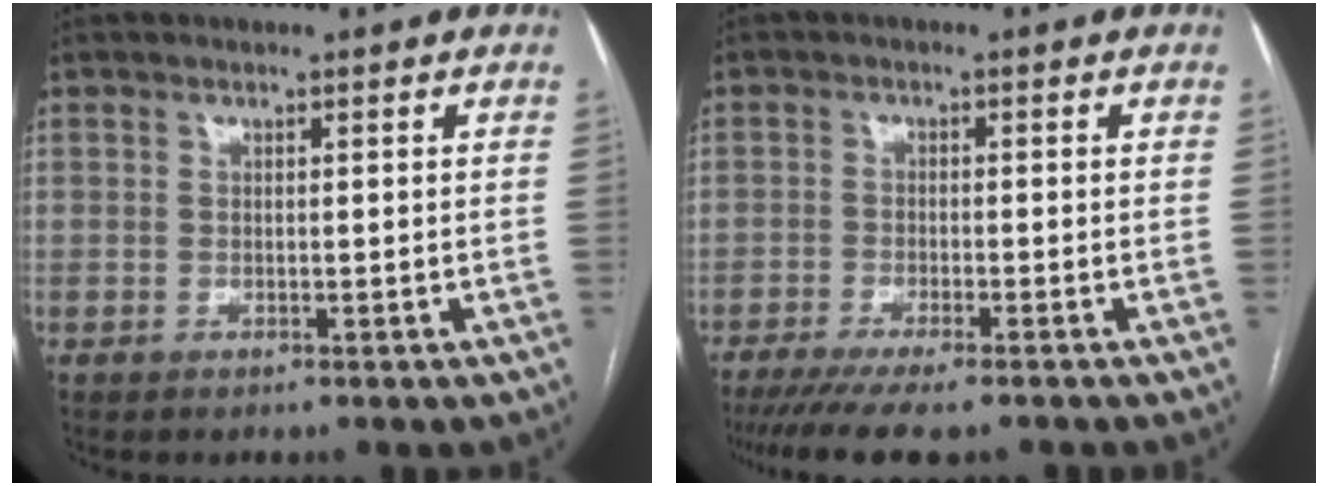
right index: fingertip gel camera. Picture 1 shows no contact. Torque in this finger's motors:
{"motor_torque": [1.02, -1.12, 0.50, 0.13]}